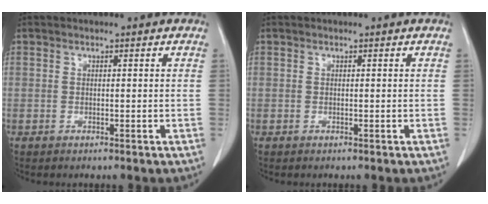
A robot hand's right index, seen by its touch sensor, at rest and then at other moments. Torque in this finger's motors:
{"motor_torque": [-0.01, 0.00, 0.00, 0.00]}